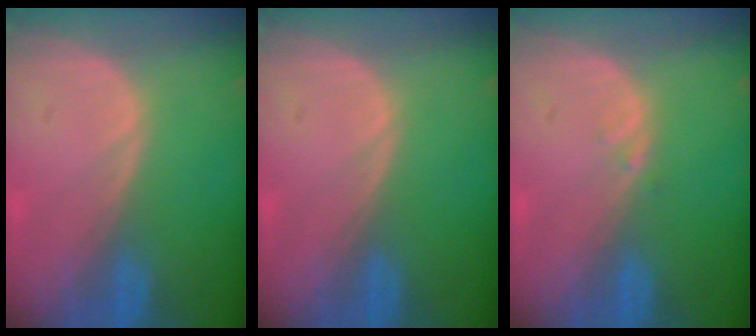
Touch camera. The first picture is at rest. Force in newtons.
{"total": 0.0}
{"total": 0.6, "press": 0.6, "slide": 0.1}